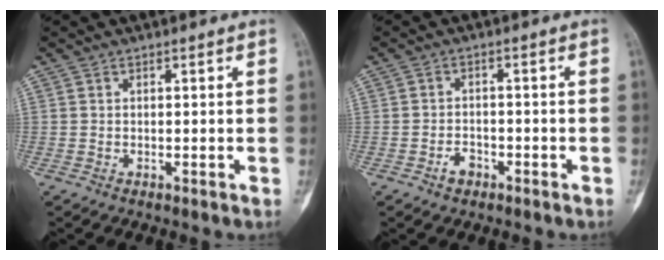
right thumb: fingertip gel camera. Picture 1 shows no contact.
{"total": 2.6, "force": [-1.7, 1.6, 1.2], "torque": [-0.018, 0.014, -0.026]}